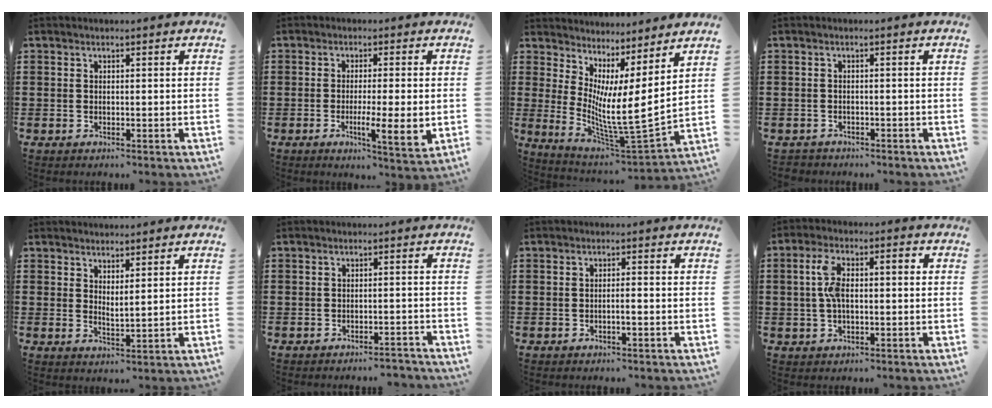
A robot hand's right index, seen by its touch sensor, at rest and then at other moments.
{"total": 5.9, "force": [-1.3, 0.4, 5.8], "torque": [-0.097, -0.013, -0.021]}
{"total": 7.6, "force": [1.9, 0.5, 7.4], "torque": [-0.142, -0.048, 0.034]}
{"total": 1.3, "force": [-1.2, 0.4, -0.1], "torque": [-0.003, 0.004, -0.028]}
{"total": 2.1, "force": [2.1, -0.1, 0.2], "torque": [-0.010, 0.002, 0.041]}
{"total": 2.4, "force": [-2.4, 0.1, 0.4], "torque": [-0.010, 0.000, -0.049]}
{"total": 1.4, "force": [-0.5, 0.0, 1.3], "torque": [-0.023, -0.003, -0.009]}
{"total": 5.9, "force": [0.2, 2.7, 5.3], "torque": [-0.117, 0.007, -0.003]}